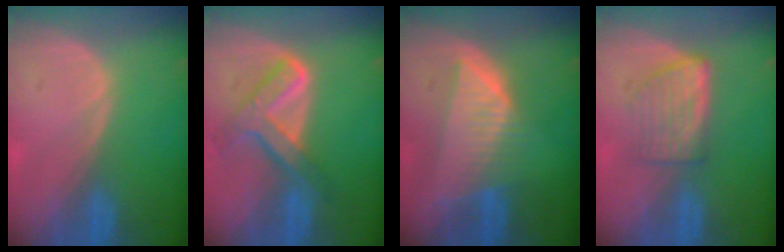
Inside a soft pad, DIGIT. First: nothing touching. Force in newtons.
{"total": 7.7, "press": 6.5, "slide": 4.1}
{"total": 7.7, "press": 7.0, "slide": 3.1}
{"total": 5.9, "press": 5.3, "slide": 2.6}